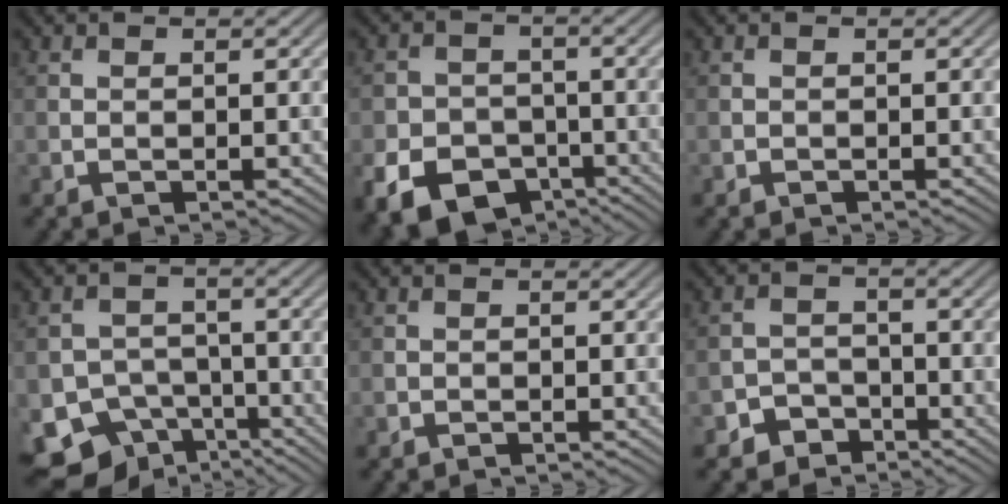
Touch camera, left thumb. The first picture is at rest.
{"total": 9.3, "force": [-5.1, 6.7, 4.1], "torque": [-0.087, -0.021, -0.095]}
{"total": 0.0}
{"total": 10.5, "force": [-6.6, 7.5, 3.1], "torque": [-0.063, -0.020, -0.101]}
{"total": 0.0}
{"total": 3.4, "force": [-2.5, 2.2, 0.7], "torque": [-0.003, 0.002, -0.049]}